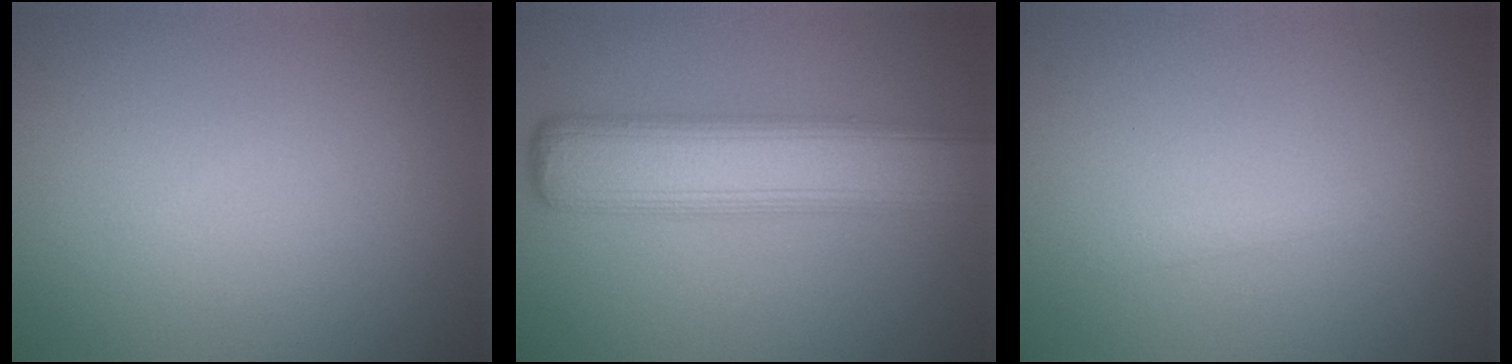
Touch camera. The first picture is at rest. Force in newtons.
{"total": 8.1, "press": 8.1, "slide": 0.2}
{"total": 0.7, "press": 0.7, "slide": 0.1}